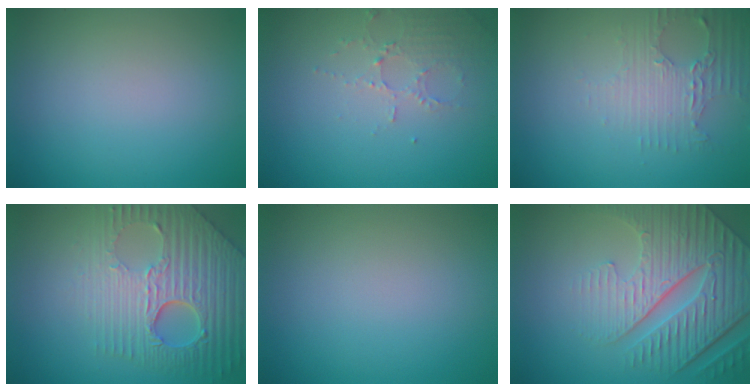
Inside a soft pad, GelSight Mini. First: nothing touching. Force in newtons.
{"total": 2.1, "press": 2.1, "slide": 0.4}
{"total": 2.9, "press": 2.5, "slide": 1.5}
{"total": 8.4, "press": 6.1, "slide": 5.8}
{"total": 0.0}
{"total": 6.6, "press": 5.5, "slide": 3.7}